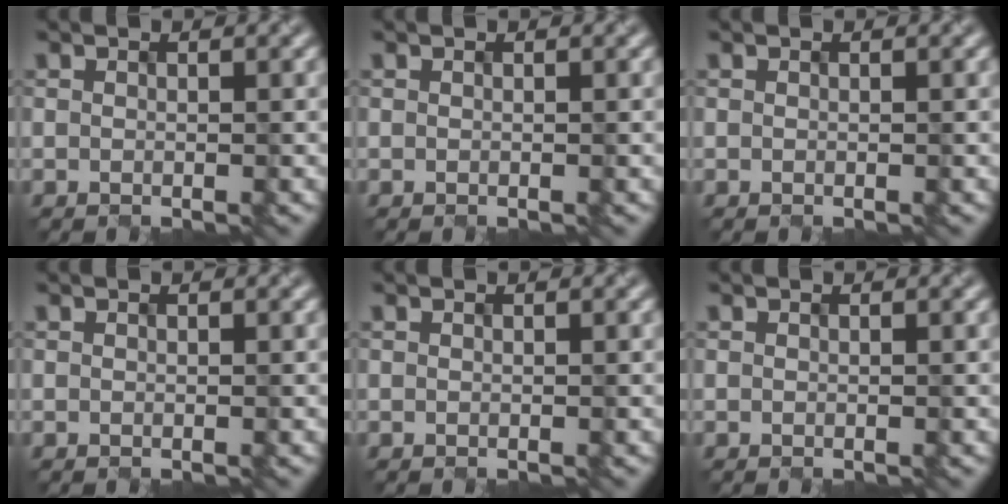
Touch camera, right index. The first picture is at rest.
{"total": 0.0}
{"total": 0.0}
{"total": 0.0}
{"total": 0.0}
{"total": 0.0}